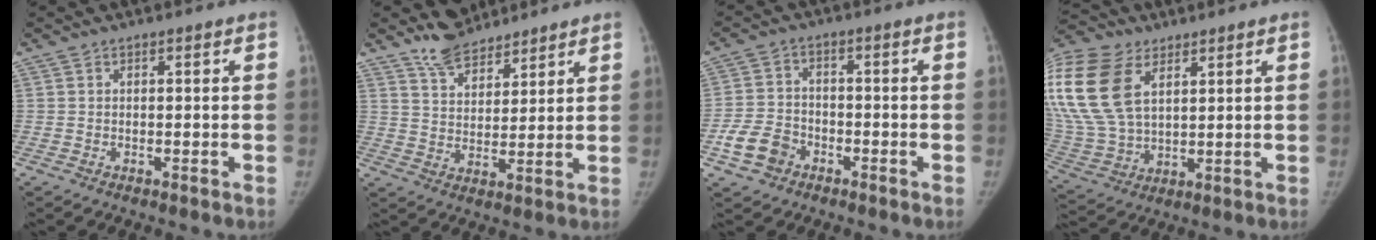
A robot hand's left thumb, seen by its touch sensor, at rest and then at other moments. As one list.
[{"total": 7.3, "force": [6.6, 2.9, 1.4], "torque": [-0.004, -0.047, 0.128]}, {"total": 7.0, "force": [-3.6, 5.2, 2.9], "torque": [-0.048, 0.020, -0.066]}, {"total": 24.6, "force": [9.6, 15.4, 16.6], "torque": [-0.405, 0.007, 0.191]}]